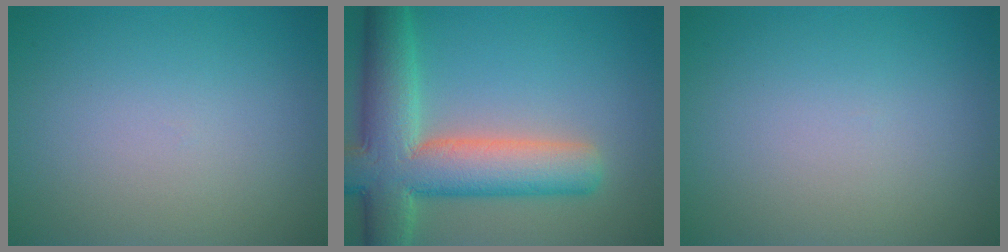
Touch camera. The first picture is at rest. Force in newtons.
{"total": 10.1, "press": 10.1, "slide": 0.7}
{"total": 0.0}